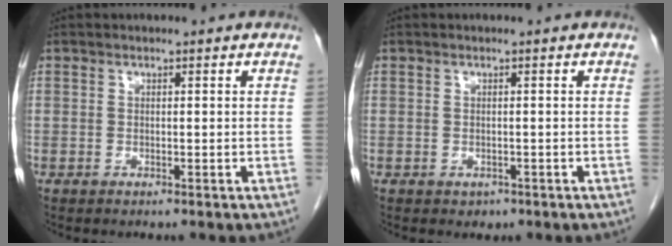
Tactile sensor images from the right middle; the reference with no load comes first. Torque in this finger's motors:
{"motor_torque": [0.28, -0.08, 0.02, 0.01]}